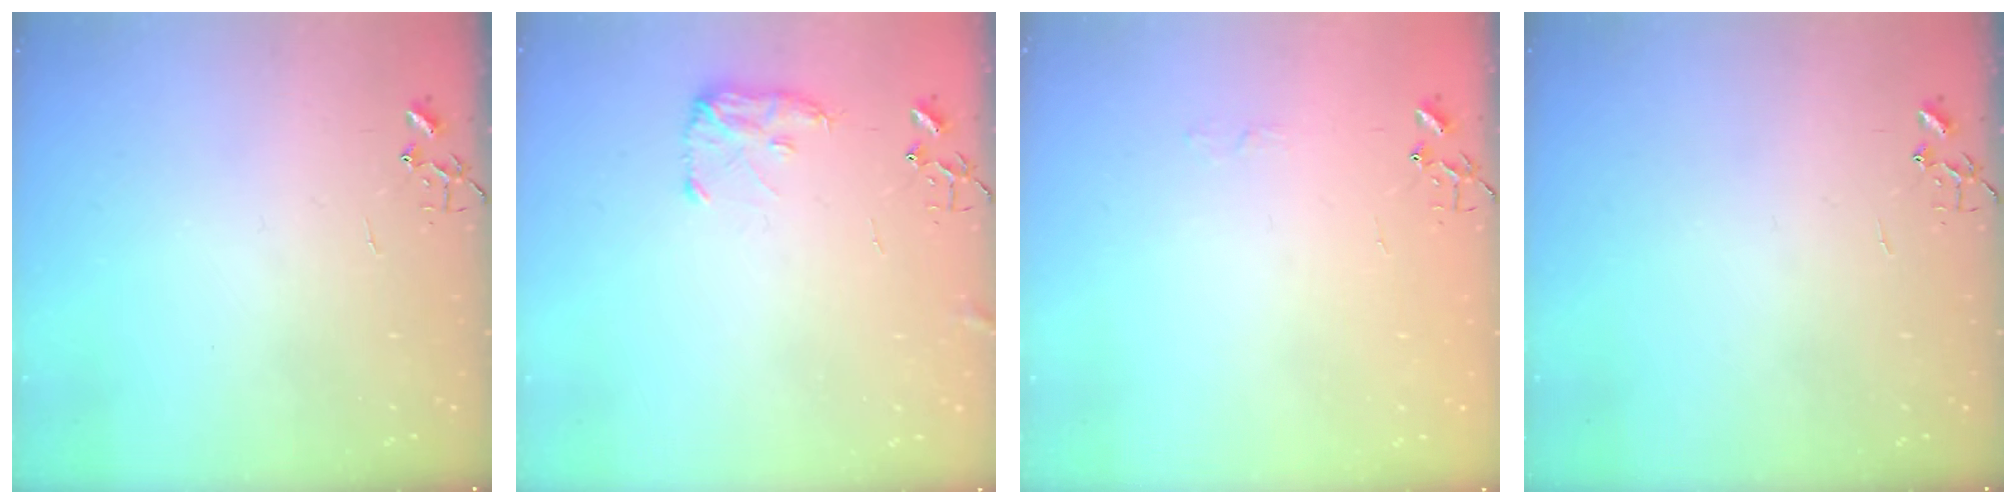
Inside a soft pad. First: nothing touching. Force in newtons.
{"total": 8.1, "press": 8.0, "slide": 0.5}
{"total": 3.5, "press": 3.4, "slide": 0.6}
{"total": 0.0}